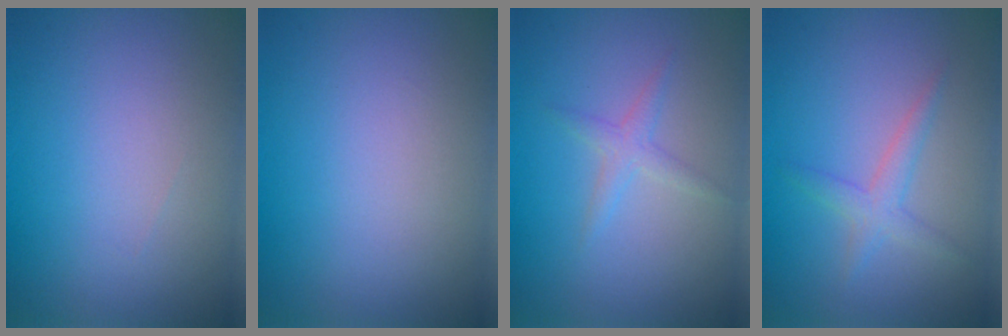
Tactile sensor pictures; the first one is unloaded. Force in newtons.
{"total": 0.0}
{"total": 1.4, "press": 1.4, "slide": 0.1}
{"total": 1.9, "press": 1.9, "slide": 0.0}